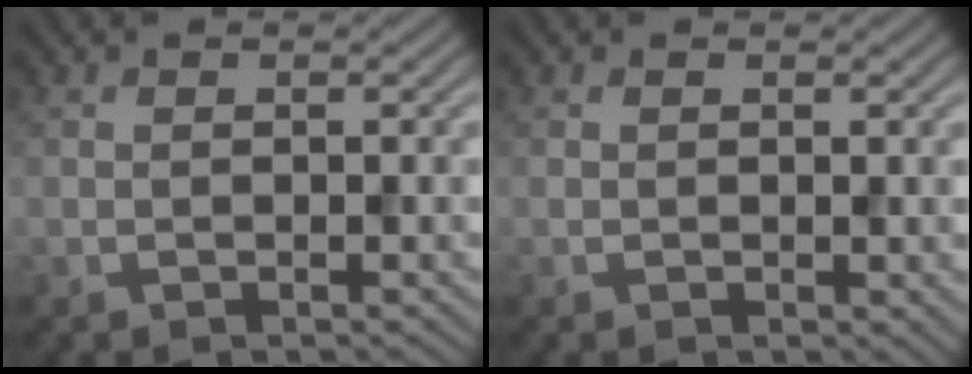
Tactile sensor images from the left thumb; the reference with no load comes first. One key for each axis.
{"total": 0.7, "fx": 0.1, "fy": 0.4, "fz": 0.5, "tx": -0.004, "ty": -0.002, "tz": 0.002}